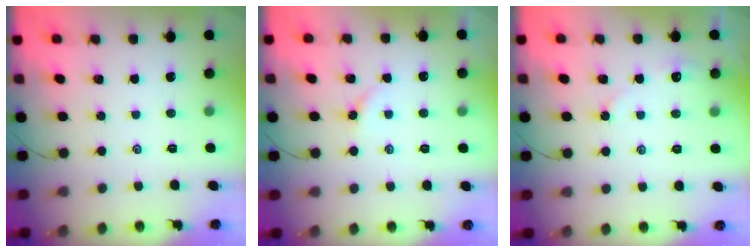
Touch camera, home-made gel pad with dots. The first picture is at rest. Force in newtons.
{"total": 3.0, "press": 2.9, "slide": 0.4}
{"total": 2.9, "press": 2.9, "slide": 0.5}